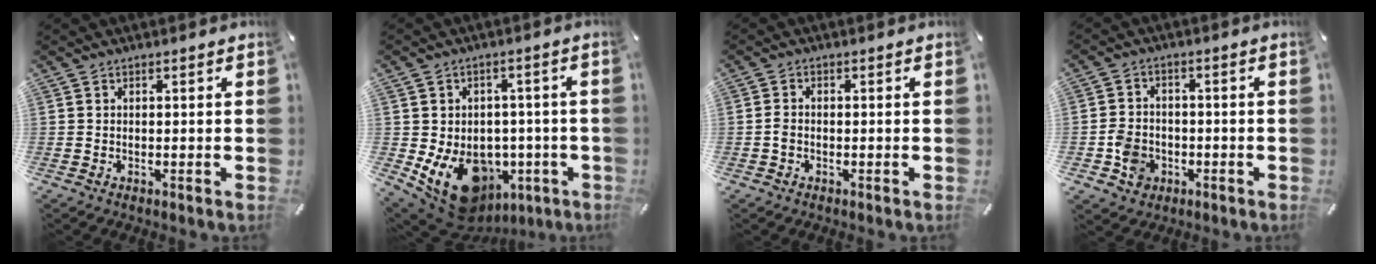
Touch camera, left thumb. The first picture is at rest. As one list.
[{"total": 13.6, "force": [-5.2, 10.3, 7.3], "torque": [-0.119, 0.012, -0.078]}, {"total": 1.8, "force": [-0.6, 1.1, 1.3], "torque": [-0.025, 0.003, -0.011]}, {"total": 6.3, "force": [-2.4, 5.4, 2.4], "torque": [-0.049, 0.015, -0.040]}]